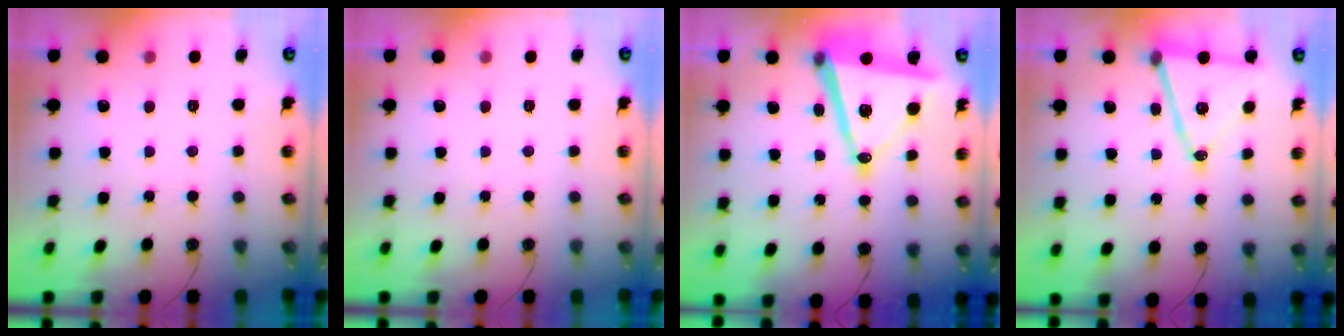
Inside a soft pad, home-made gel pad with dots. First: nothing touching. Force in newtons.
{"total": 0.0}
{"total": 16.2, "press": 15.7, "slide": 4.0}
{"total": 14.5, "press": 14.0, "slide": 3.8}